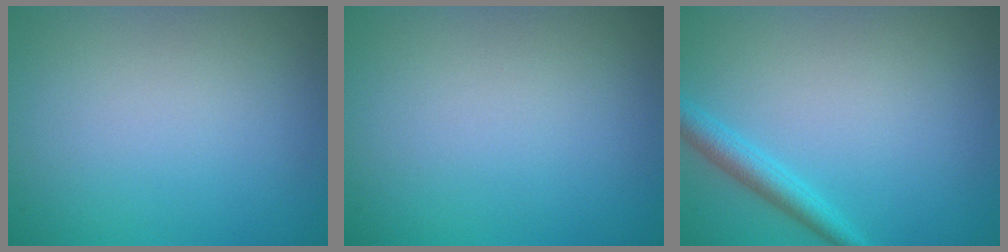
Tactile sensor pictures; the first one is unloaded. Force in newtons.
{"total": 0.0}
{"total": 2.4, "press": 2.4, "slide": 0.2}